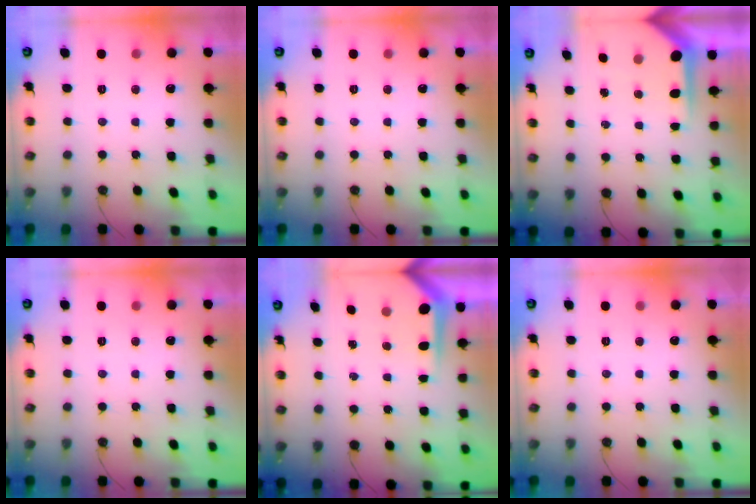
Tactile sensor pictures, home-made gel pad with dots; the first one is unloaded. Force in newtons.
{"total": 0.0}
{"total": 6.2, "press": 6.2, "slide": 0.6}
{"total": 0.0}
{"total": 4.5, "press": 4.5, "slide": 0.2}
{"total": 0.0}